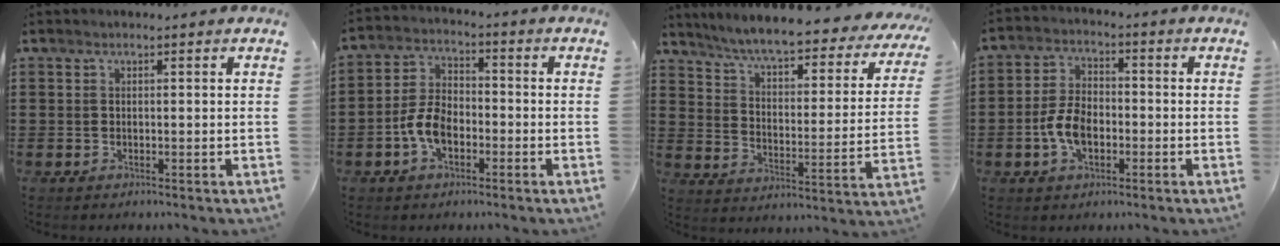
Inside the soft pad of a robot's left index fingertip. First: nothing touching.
{"total": 6.3, "force": [-2.5, 3.7, 4.5], "torque": [-0.112, 0.004, -0.055]}
{"total": 6.1, "force": [5.5, 0.0, 2.6], "torque": [-0.075, -0.040, 0.087]}
{"total": 6.3, "force": [-1.9, 3.7, 4.7], "torque": [-0.117, 0.001, -0.044]}